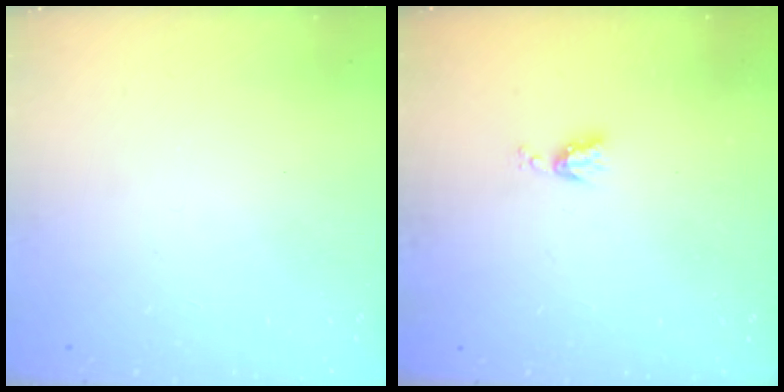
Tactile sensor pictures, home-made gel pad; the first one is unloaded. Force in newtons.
{"total": 4.3, "press": 4.3, "slide": 0.5}